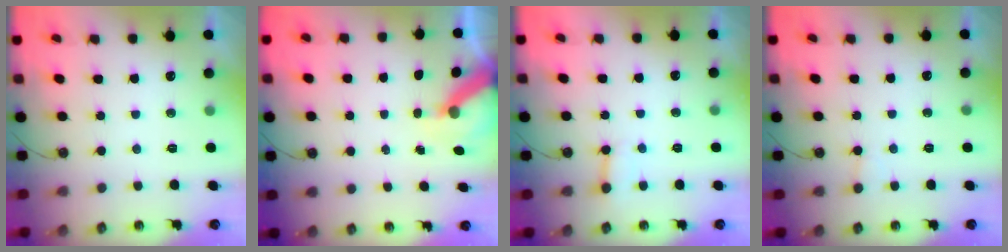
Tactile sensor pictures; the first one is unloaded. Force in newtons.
{"total": 6.3, "press": 6.3, "slide": 0.5}
{"total": 3.5, "press": 3.5, "slide": 0.3}
{"total": 5.2, "press": 5.2, "slide": 0.4}